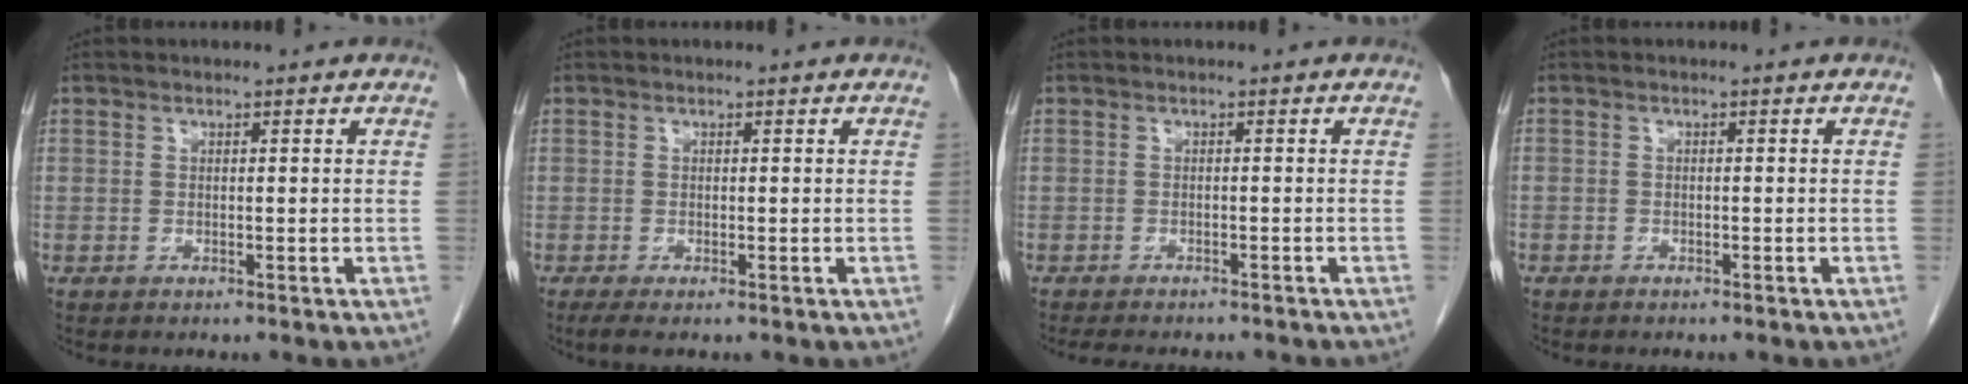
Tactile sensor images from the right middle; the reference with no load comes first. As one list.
[{"total": 1.6, "force": [-1.1, 0.3, 1.1], "torque": [-0.022, -0.006, -0.019]}, {"total": 9.1, "force": [-8.1, 2.2, 3.6], "torque": [-0.045, -0.004, -0.100]}, {"total": 0.9, "force": [-0.7, 0.6, 0.1], "torque": [-0.008, 0.003, -0.013]}]